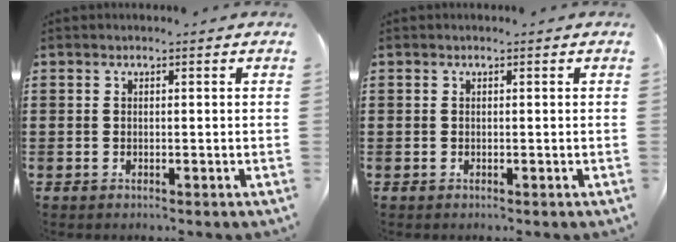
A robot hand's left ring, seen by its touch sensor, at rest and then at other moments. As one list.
[{"total": 0.0}]